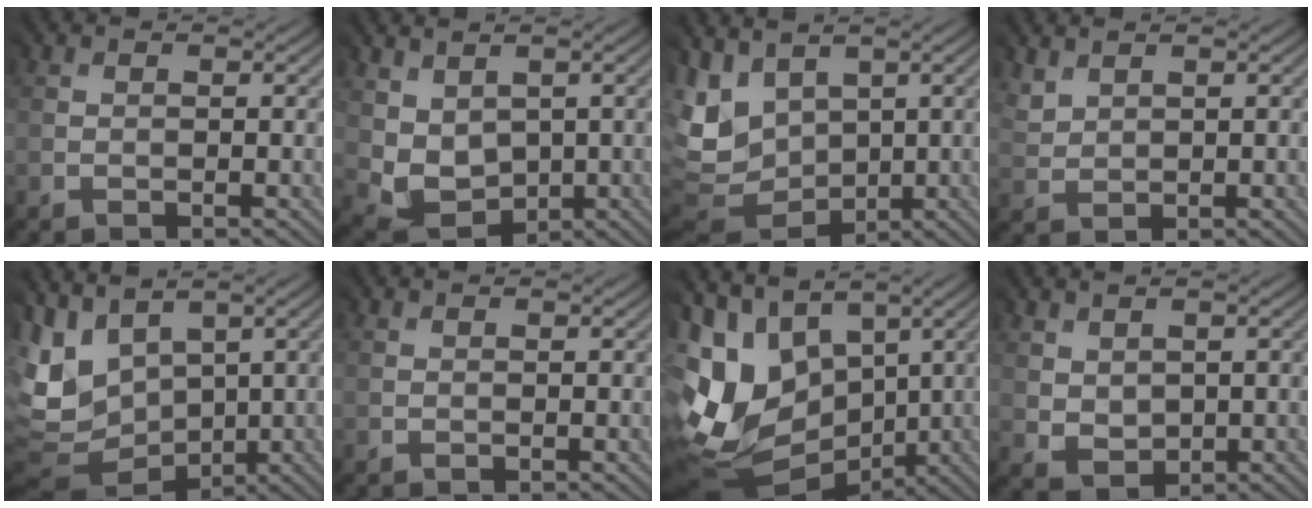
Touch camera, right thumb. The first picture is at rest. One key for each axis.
{"total": 4.2, "fx": 1.3, "fy": 3.6, "fz": 1.7, "tx": -0.083, "ty": -0.014, "tz": 0.028}
{"total": 10.3, "fx": 2.8, "fy": 8.4, "fz": 5.3, "tx": -0.200, "ty": -0.017, "tz": 0.094}
{"total": 2.5, "fx": 2.3, "fy": 0.9, "fz": -0.5, "tx": -0.011, "ty": 0.002, "tz": 0.052}
{"total": 9.3, "fx": 1.9, "fy": 7.7, "fz": 4.9, "tx": -0.187, "ty": -0.017, "tz": 0.082}
{"total": 0.0}
{"total": 14.6, "fx": 1.3, "fy": 10.5, "fz": 10.0, "tx": -0.240, "ty": -0.018, "tz": 0.052}
{"total": 2.2, "fx": 1.3, "fy": 1.7, "fz": 0.2, "tx": -0.032, "ty": -0.006, "tz": 0.028}